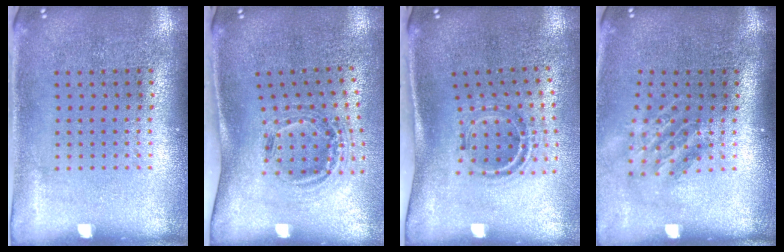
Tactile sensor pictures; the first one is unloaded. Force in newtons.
{"total": 1.2, "press": 1.0, "slide": 0.7}
{"total": 1.1, "press": 1.0, "slide": 0.5}
{"total": 1.6, "press": 1.1, "slide": 1.1}